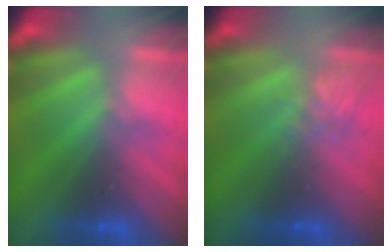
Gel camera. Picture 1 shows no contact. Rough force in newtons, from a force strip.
{"total": 2.1}